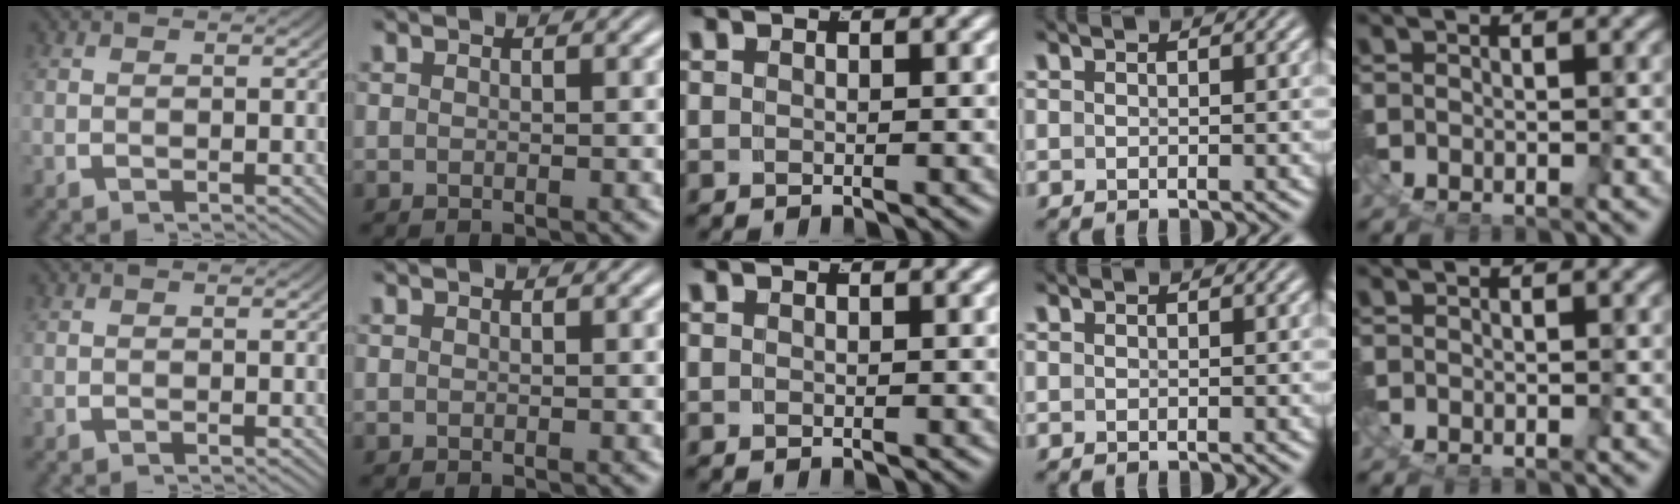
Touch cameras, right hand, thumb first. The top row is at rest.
{}